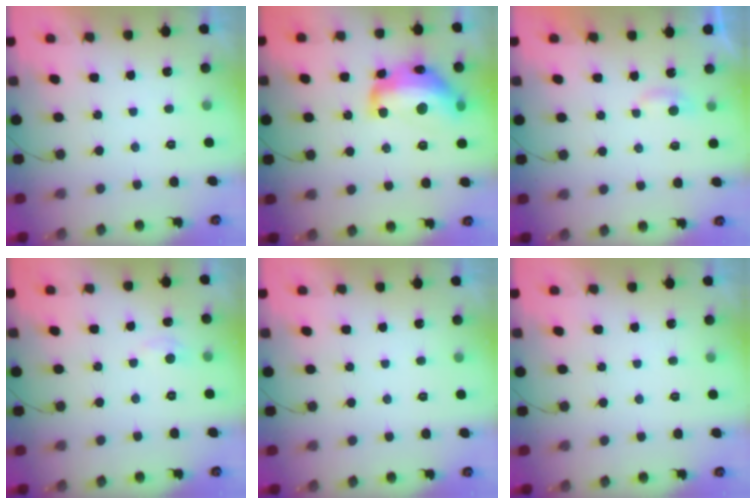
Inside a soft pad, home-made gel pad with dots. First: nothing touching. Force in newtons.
{"total": 17.0, "press": 16.9, "slide": 1.4}
{"total": 2.7, "press": 2.7, "slide": 0.3}
{"total": 3.8, "press": 3.7, "slide": 0.6}
{"total": 0.0}
{"total": 0.0}